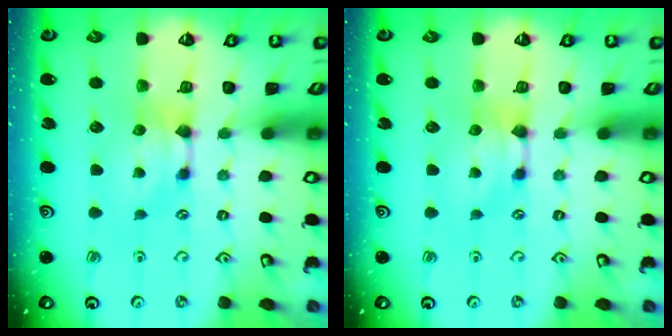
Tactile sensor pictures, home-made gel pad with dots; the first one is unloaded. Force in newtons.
{"total": 0.0}